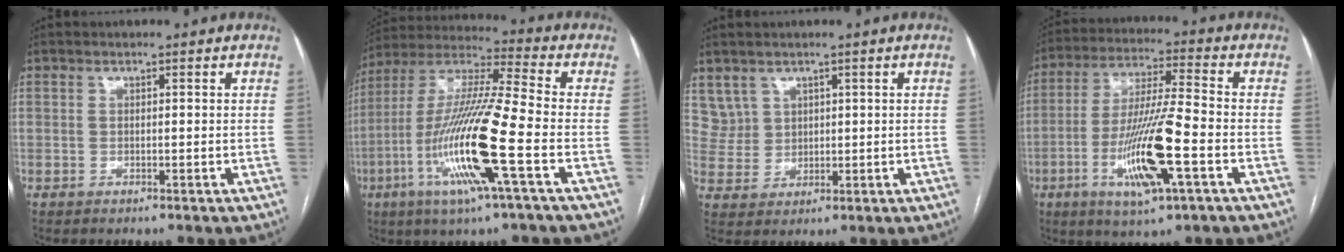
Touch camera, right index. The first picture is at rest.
{"total": 18.2, "force": [-5.8, 0.1, 17.2], "torque": [-0.353, -0.016, -0.116]}
{"total": 4.5, "force": [2.8, 3.5, -0.2], "torque": [0.007, 0.007, 0.063]}
{"total": 14.5, "force": [-4.8, 1.0, 13.6], "torque": [-0.269, -0.015, -0.086]}